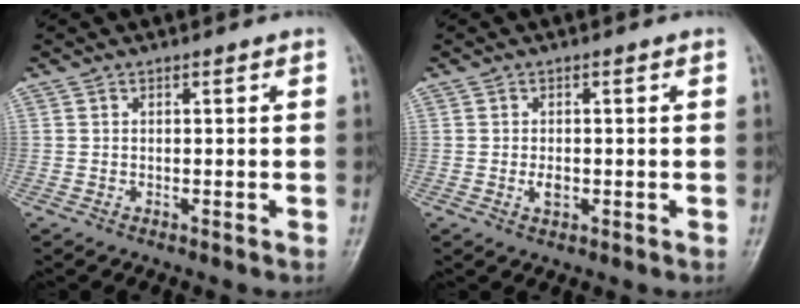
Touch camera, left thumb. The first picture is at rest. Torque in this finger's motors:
{"motor_torque": [0.21, 0.43, 0.36, -0.10, 0.01]}